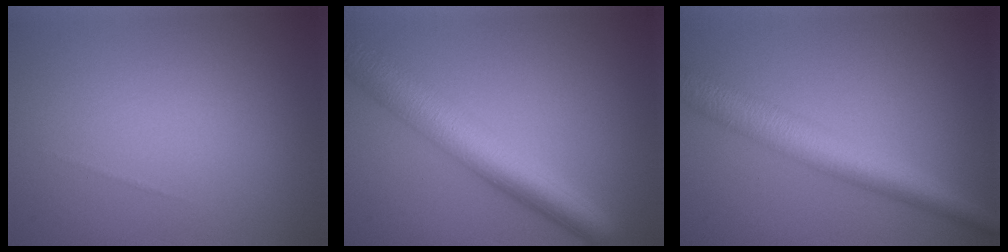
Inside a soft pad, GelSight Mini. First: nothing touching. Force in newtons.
{"total": 6.8, "press": 6.8, "slide": 0.3}
{"total": 5.5, "press": 5.5, "slide": 0.1}